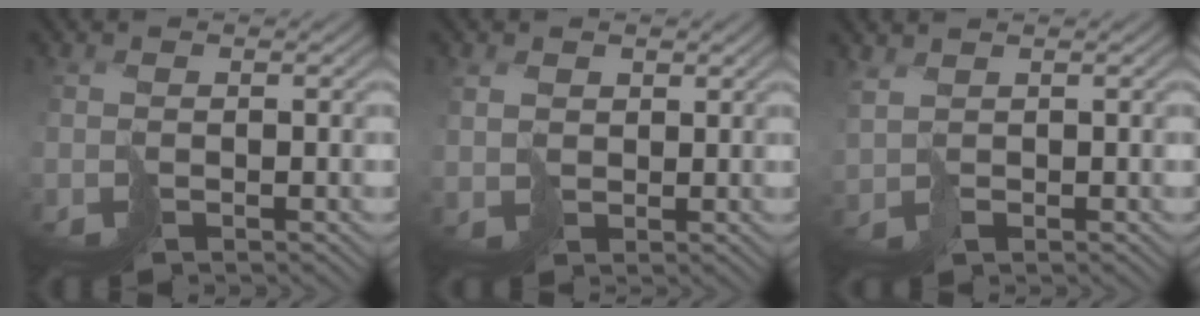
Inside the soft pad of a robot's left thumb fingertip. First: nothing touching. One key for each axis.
{"total": 2.4, "fx": 1.7, "fy": 1.7, "fz": 0.0, "tx": -0.010, "ty": 0.000, "tz": 0.034}
{"total": 1.8, "fx": 1.7, "fy": 0.6, "fz": 0.3, "tx": -0.016, "ty": 0.001, "tz": 0.042}